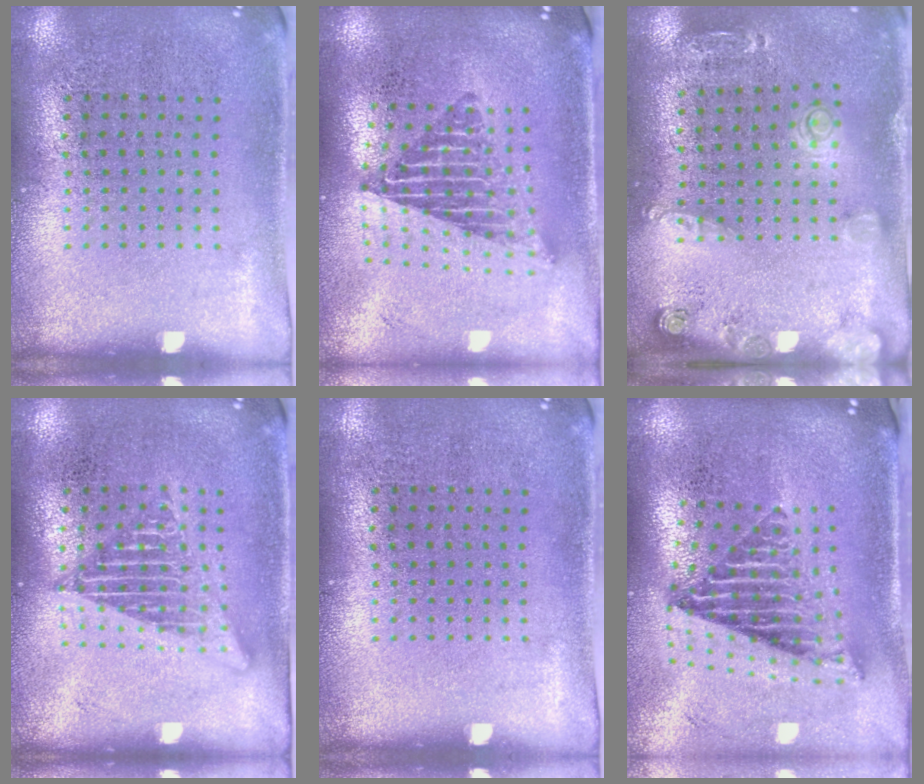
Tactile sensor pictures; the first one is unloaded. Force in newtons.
{"total": 2.0, "press": 1.5, "slide": 1.4}
{"total": 1.5, "press": 1.4, "slide": 0.6}
{"total": 1.7, "press": 1.7, "slide": 0.2}
{"total": 0.0}
{"total": 2.6, "press": 1.6, "slide": 2.0}